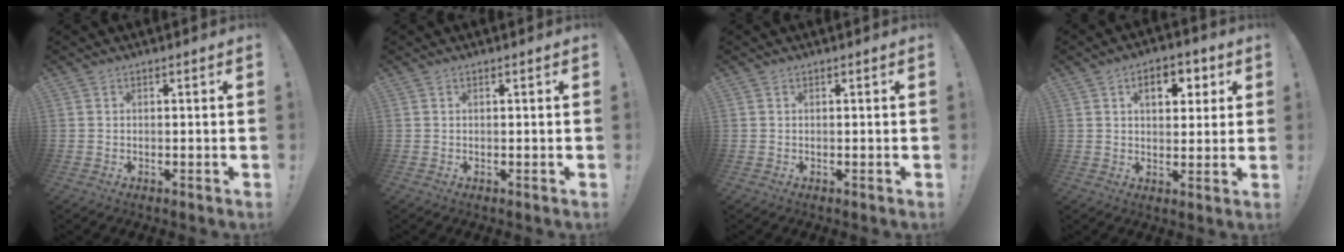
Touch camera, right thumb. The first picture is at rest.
{"total": 0.0}
{"total": 0.0}
{"total": 8.1, "force": [2.8, 5.1, 5.6], "torque": [-0.071, 0.000, 0.043]}